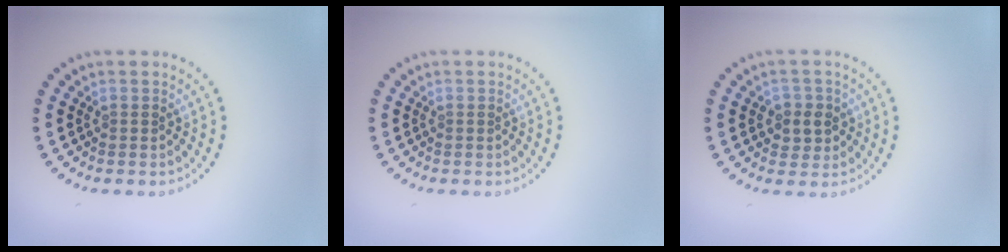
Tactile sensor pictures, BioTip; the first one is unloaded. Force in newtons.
{"total": 0.0}
{"total": 2.2, "press": 2.1, "slide": 0.7}